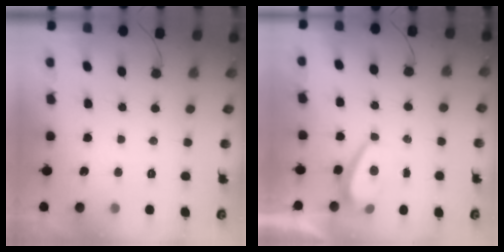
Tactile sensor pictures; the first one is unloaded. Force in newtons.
{"total": 1.7, "press": 1.6, "slide": 0.6}